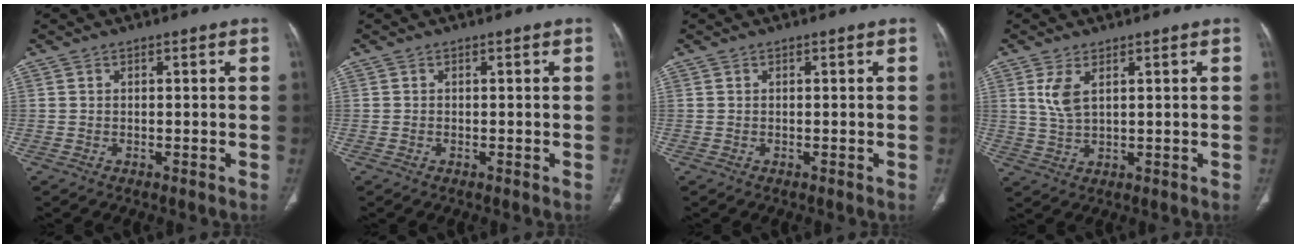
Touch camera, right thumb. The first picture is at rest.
{"total": 0.0}
{"total": 0.0}
{"total": 4.4, "force": [1.8, 1.8, 3.6], "torque": [-0.082, -0.007, 0.047]}